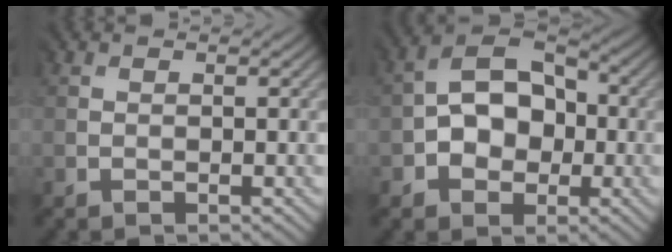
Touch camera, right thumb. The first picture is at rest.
{"total": 7.3, "force": [-0.7, 5.7, 4.5], "torque": [-0.065, 0.020, -0.025]}